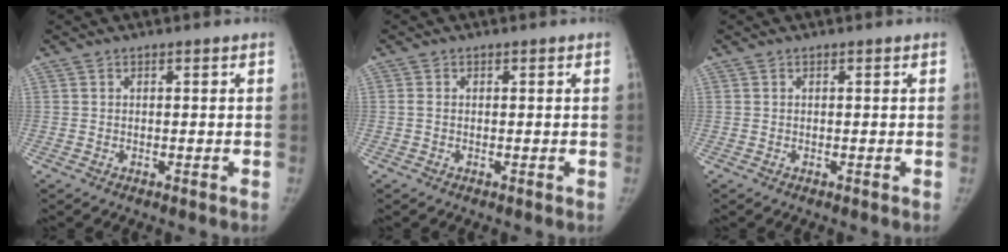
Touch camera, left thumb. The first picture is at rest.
{"total": 0.7, "force": [-0.1, 0.5, 0.5], "torque": [-0.013, -0.001, -0.002]}
{"total": 0.0}